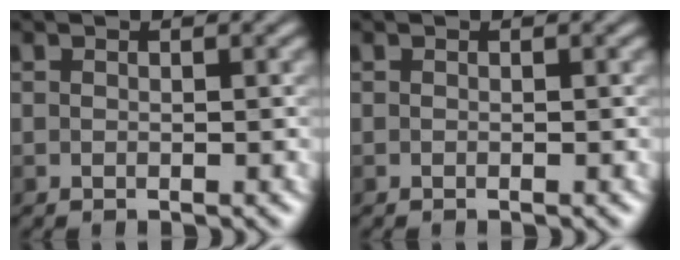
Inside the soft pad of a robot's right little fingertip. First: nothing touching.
{"total": 0.0}